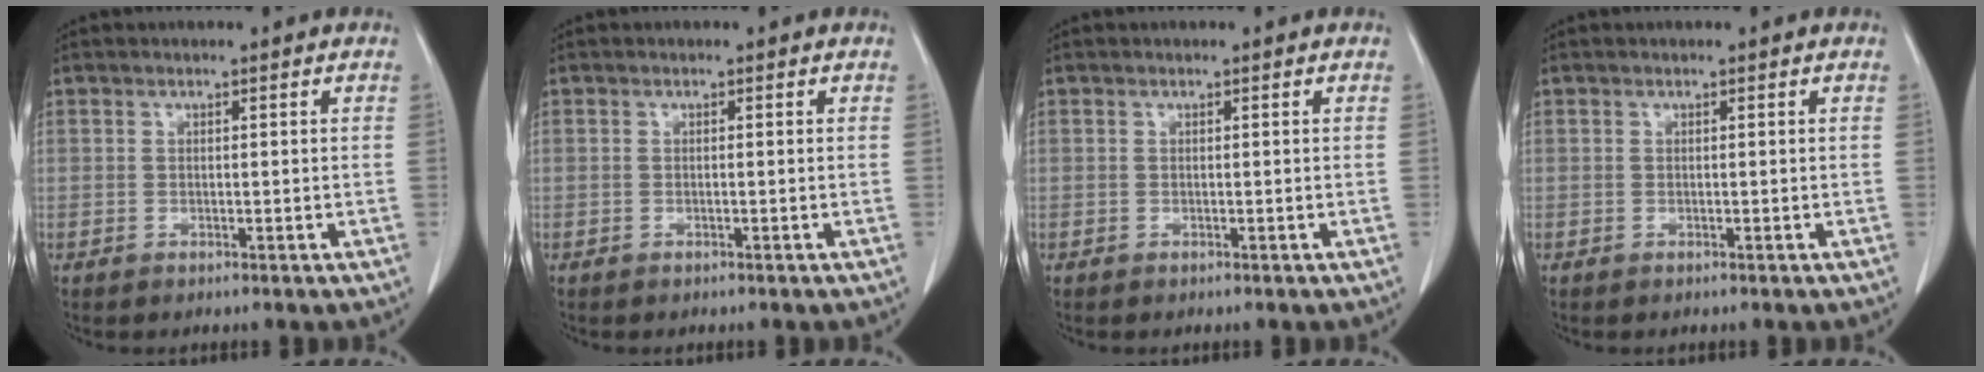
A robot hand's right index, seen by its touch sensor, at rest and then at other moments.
{"total": 0.0}
{"total": 0.0}
{"total": 0.0}